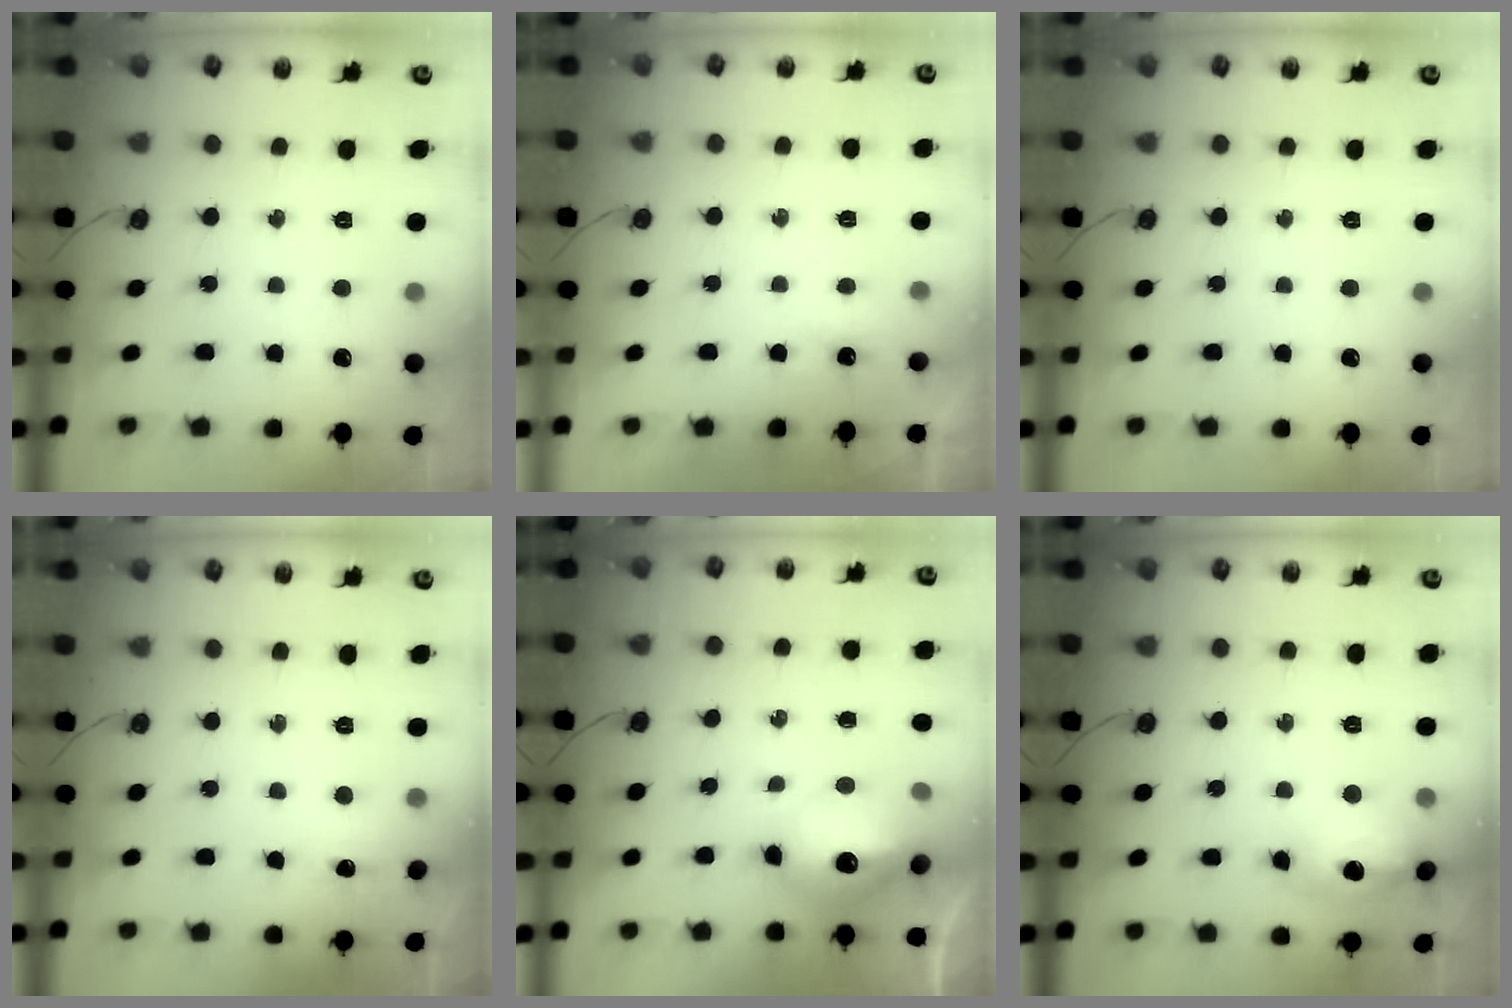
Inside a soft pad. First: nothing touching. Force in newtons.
{"total": 3.2, "press": 1.5, "slide": 2.9}
{"total": 0.0}
{"total": 6.0, "press": 5.9, "slide": 0.9}
{"total": 15.1, "press": 14.4, "slide": 4.4}
{"total": 16.2, "press": 16.1, "slide": 1.4}